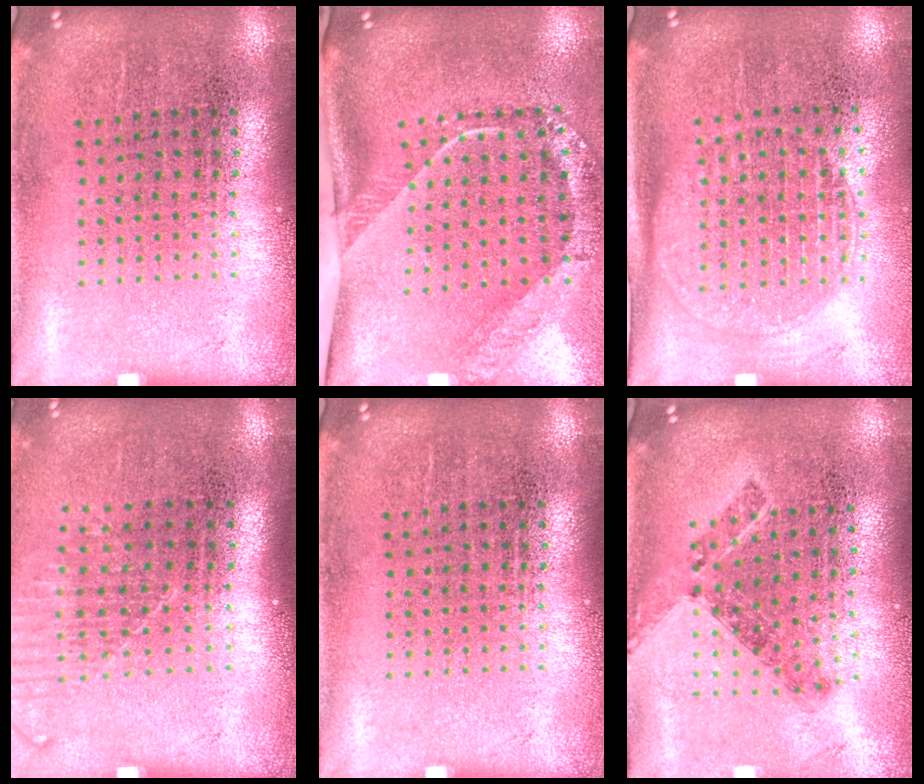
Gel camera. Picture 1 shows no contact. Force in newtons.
{"total": 2.6, "press": 1.7, "slide": 2.0}
{"total": 1.5, "press": 1.3, "slide": 0.8}
{"total": 1.3, "press": 1.1, "slide": 0.8}
{"total": 0.0}
{"total": 0.8, "press": 0.7, "slide": 0.3}